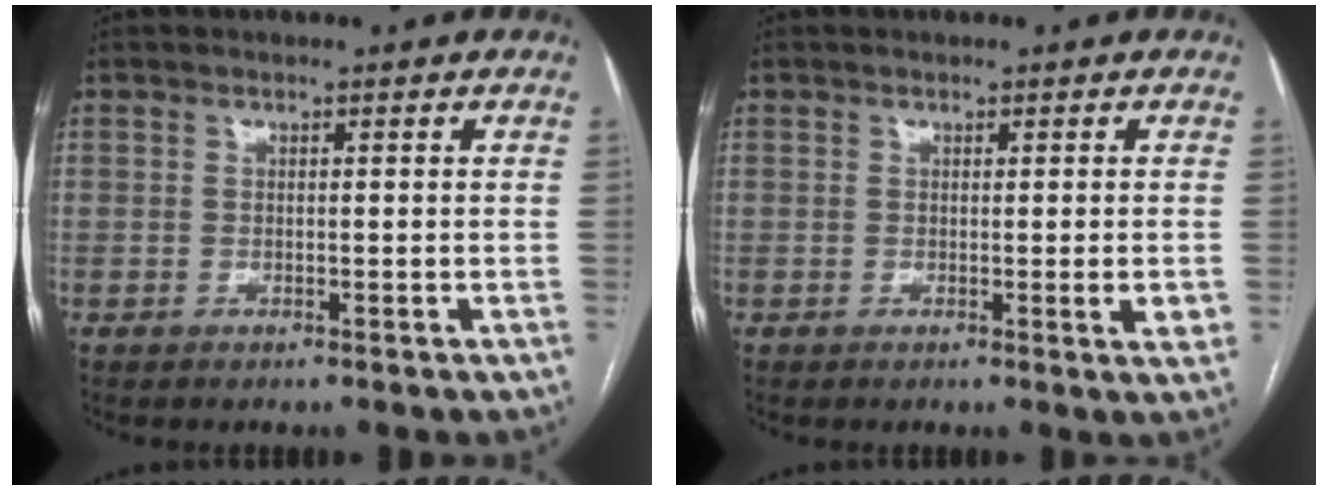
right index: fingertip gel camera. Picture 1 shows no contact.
{"total": 2.0, "force": [-0.2, 0.1, 2.0], "torque": [-0.024, -0.005, -0.003]}